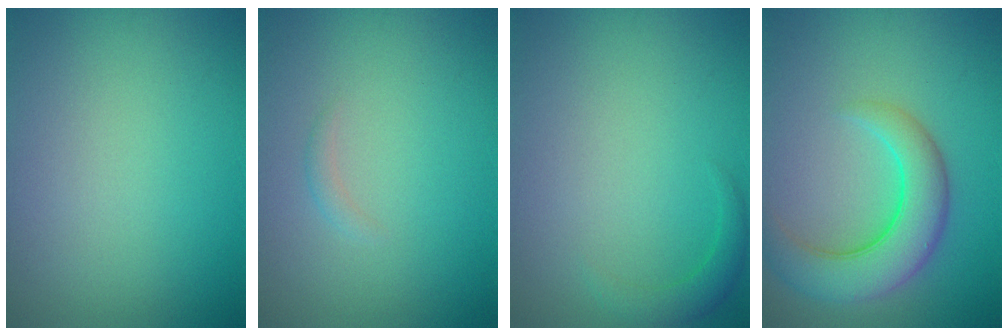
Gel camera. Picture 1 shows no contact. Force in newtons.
{"total": 0.7, "press": 0.7, "slide": 0.0}
{"total": 1.6, "press": 1.6, "slide": 0.2}
{"total": 6.0, "press": 6.0, "slide": 0.4}